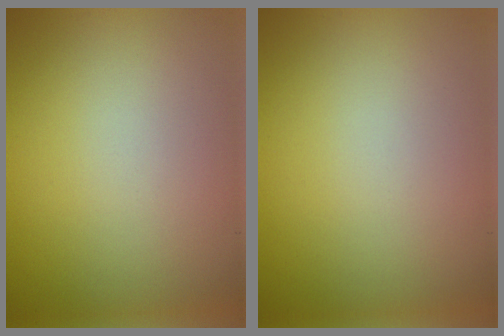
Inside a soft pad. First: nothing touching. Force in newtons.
{"total": 0.0}